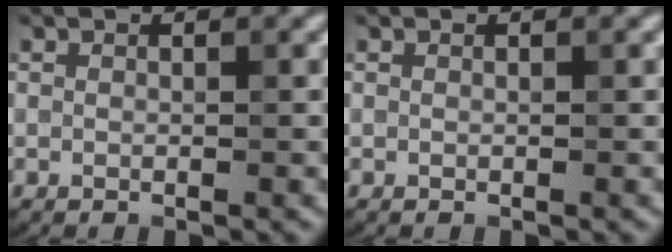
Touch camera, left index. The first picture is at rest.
{"total": 0.0}